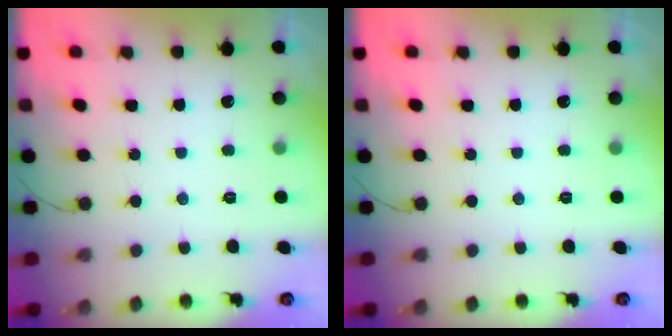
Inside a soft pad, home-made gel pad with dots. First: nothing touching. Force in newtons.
{"total": 0.0}